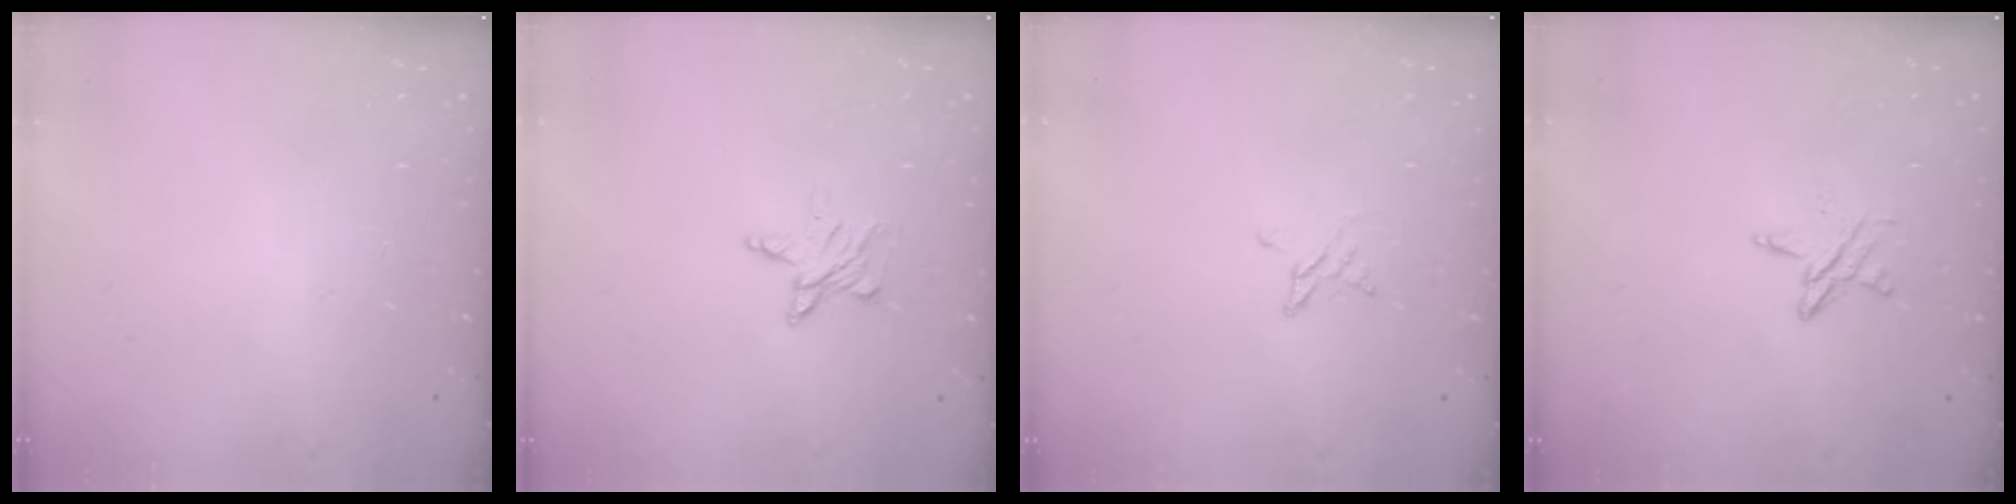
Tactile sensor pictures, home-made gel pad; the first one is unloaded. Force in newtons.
{"total": 5.2, "press": 5.2, "slide": 0.4}
{"total": 3.0, "press": 3.0, "slide": 0.3}
{"total": 4.9, "press": 4.8, "slide": 0.5}